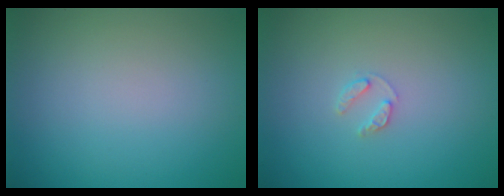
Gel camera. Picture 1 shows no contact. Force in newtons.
{"total": 1.1, "press": 1.1, "slide": 0.2}